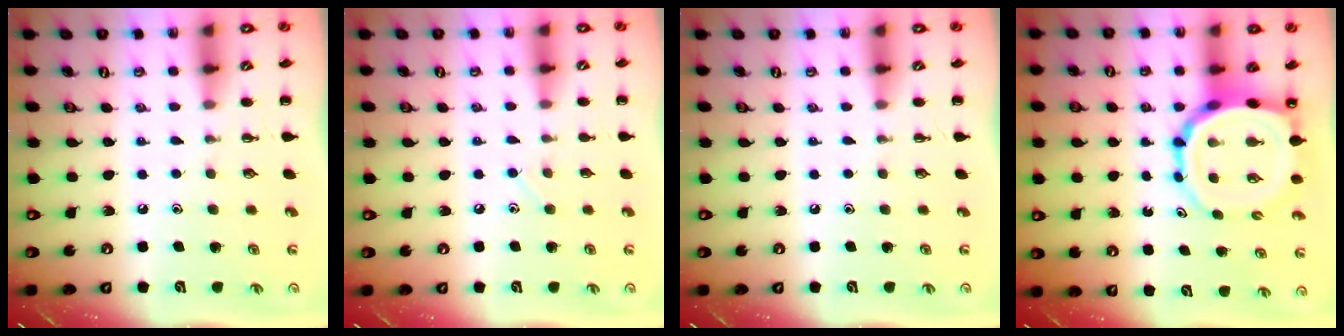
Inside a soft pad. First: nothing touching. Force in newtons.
{"total": 4.0, "press": 3.8, "slide": 1.3}
{"total": 0.0}
{"total": 11.5, "press": 10.9, "slide": 3.6}